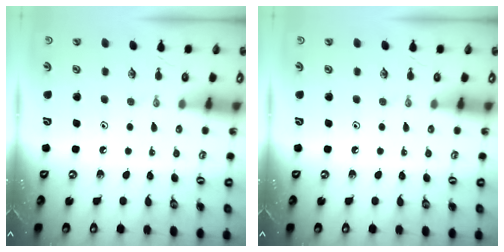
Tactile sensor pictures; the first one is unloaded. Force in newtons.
{"total": 0.0}